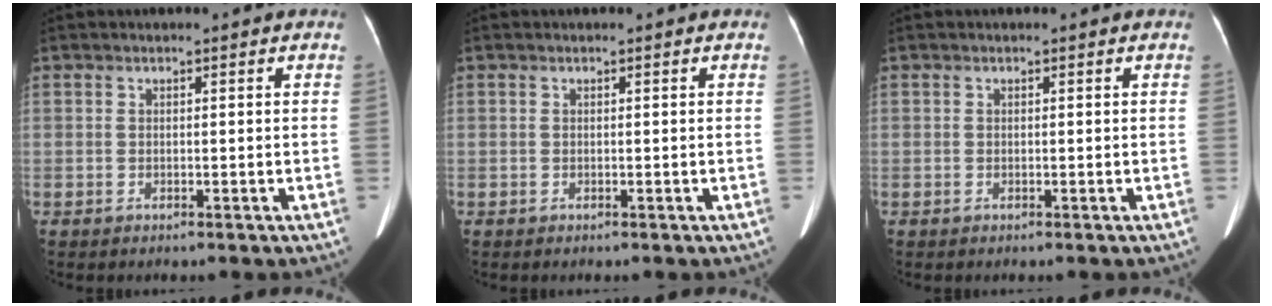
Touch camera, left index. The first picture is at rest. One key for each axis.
{"total": 0.0}
{"total": 0.0}